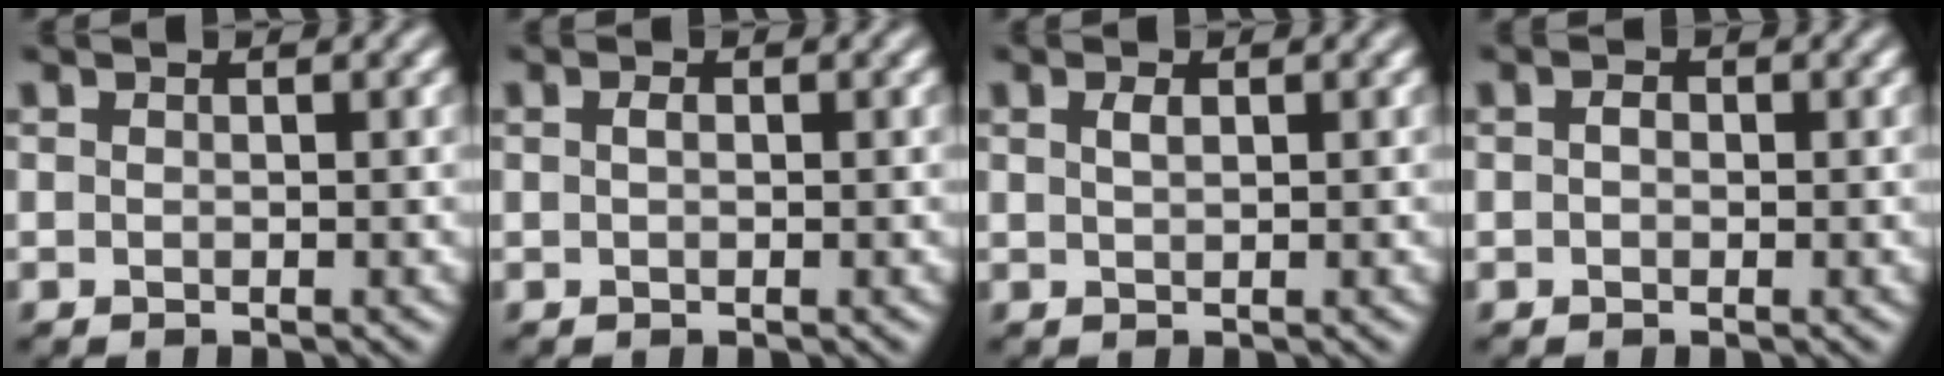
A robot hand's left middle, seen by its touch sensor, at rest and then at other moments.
{"total": 0.6, "force": [0.1, 0.3, 0.5], "torque": [-0.012, 0.001, 0.001]}
{"total": 0.9, "force": [0.4, 0.3, 0.7], "torque": [-0.016, 0.002, 0.009]}
{"total": 1.0, "force": [0.1, 0.7, 0.7], "torque": [-0.010, -0.002, -0.002]}